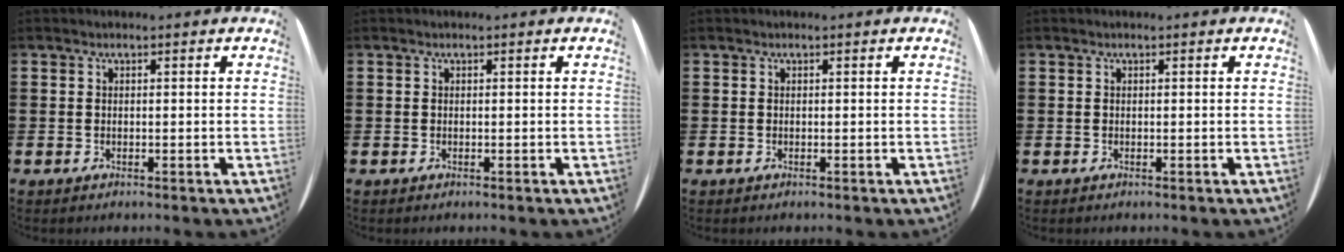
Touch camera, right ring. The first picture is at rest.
{"total": 0.0}
{"total": 0.0}
{"total": 0.0}